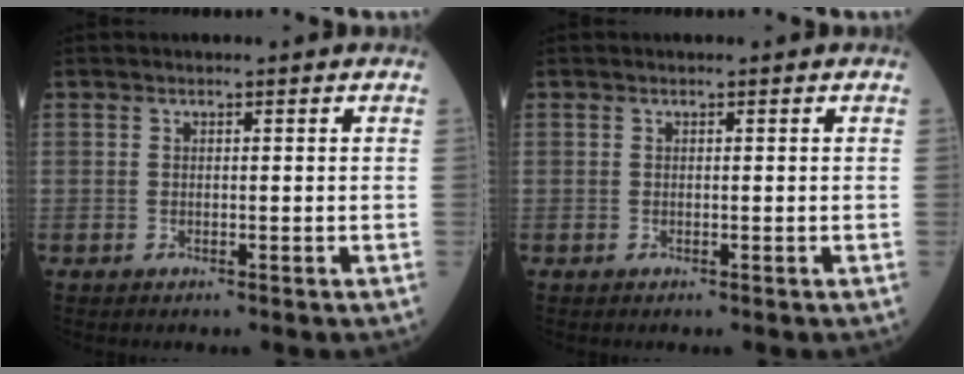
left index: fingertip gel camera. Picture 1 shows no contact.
{"total": 0.0}